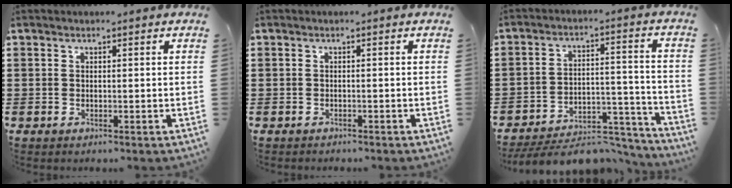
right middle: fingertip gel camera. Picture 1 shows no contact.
{"total": 0.7, "force": [-0.7, 0.3, -0.1], "torque": [0.001, 0.001, -0.015]}
{"total": 7.1, "force": [-6.6, 1.4, 2.2], "torque": [-0.034, 0.015, -0.126]}